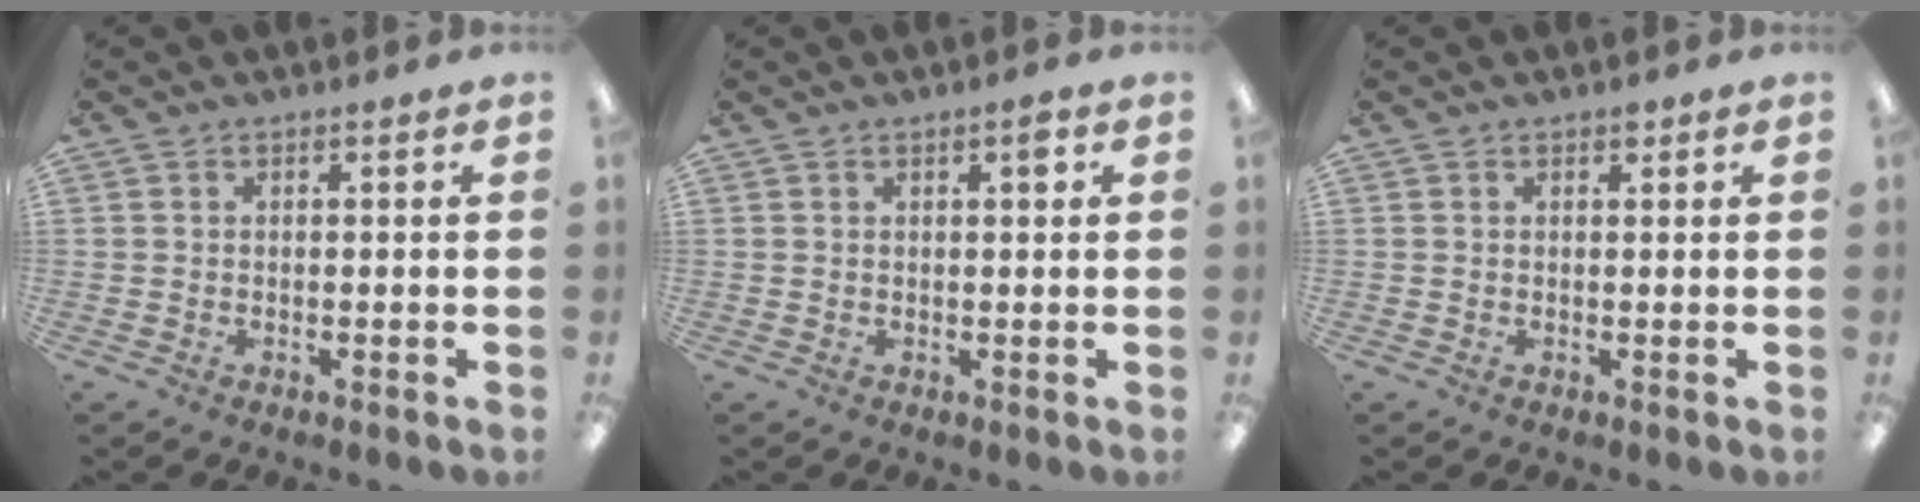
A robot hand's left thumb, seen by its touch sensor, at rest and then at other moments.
{"total": 2.3, "force": [1.2, 0.6, 1.9], "torque": [-0.024, -0.002, 0.015]}
{"total": 1.1, "force": [0.8, 0.5, 0.5], "torque": [-0.004, -0.003, 0.012]}